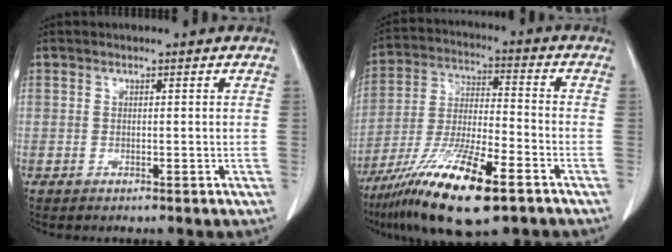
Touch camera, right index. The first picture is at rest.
{"total": 17.1, "force": [-10.2, 2.9, 13.5], "torque": [-0.261, -0.035, -0.184]}